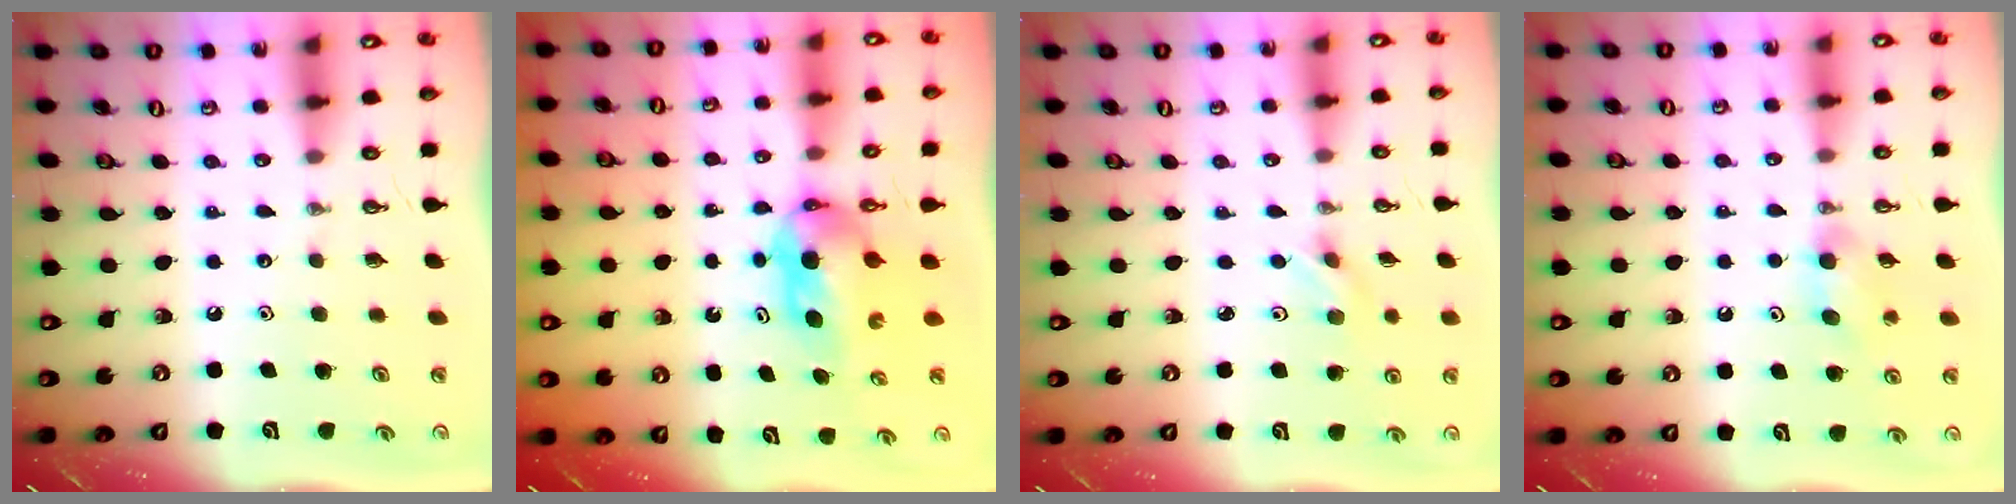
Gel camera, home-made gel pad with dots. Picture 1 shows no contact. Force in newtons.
{"total": 6.4, "press": 4.6, "slide": 4.4}
{"total": 2.1, "press": 2.0, "slide": 0.6}
{"total": 4.9, "press": 4.7, "slide": 1.4}